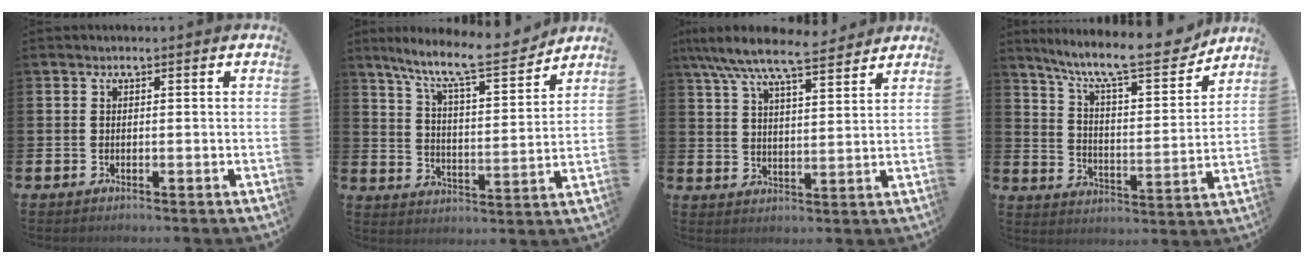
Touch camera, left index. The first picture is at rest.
{"total": 9.9, "force": [8.8, 1.1, 4.3], "torque": [-0.109, -0.057, 0.150]}
{"total": 8.1, "force": [7.4, 1.5, 3.1], "torque": [-0.083, -0.038, 0.130]}
{"total": 11.6, "force": [10.0, 2.0, 5.5], "torque": [-0.121, -0.066, 0.164]}